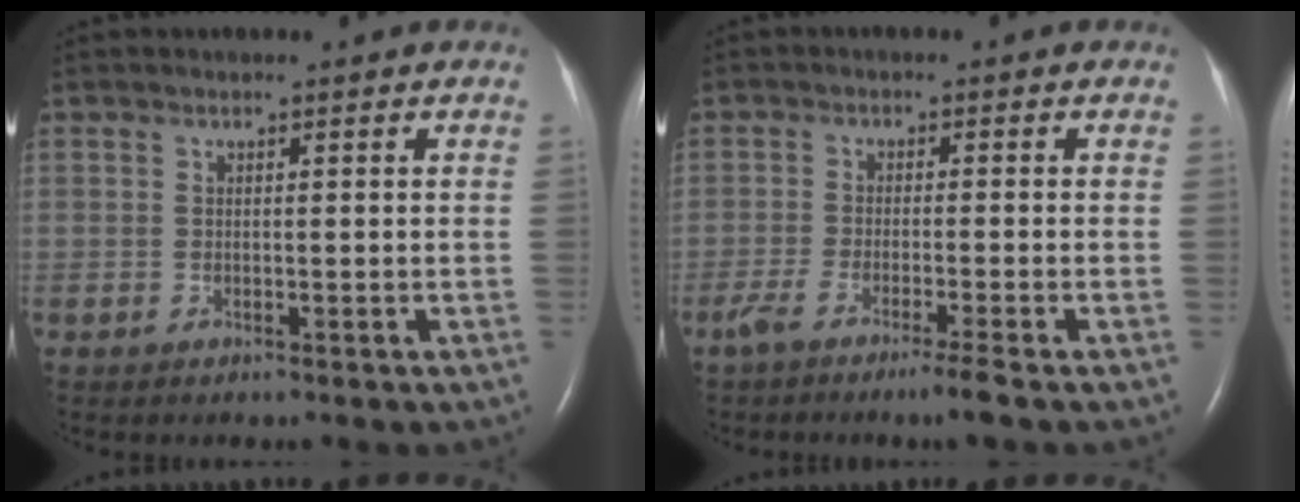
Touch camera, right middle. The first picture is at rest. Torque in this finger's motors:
{"motor_torque": [0.54, -0.47, 0.21, 0.06]}